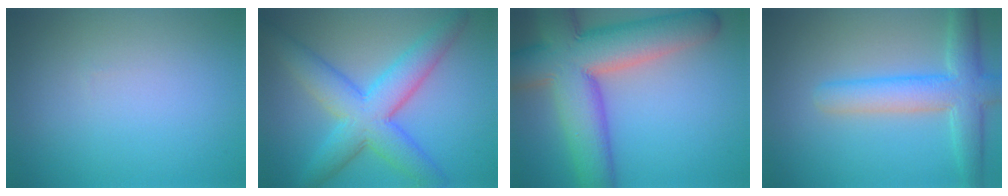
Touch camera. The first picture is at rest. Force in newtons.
{"total": 7.5, "press": 7.5, "slide": 0.2}
{"total": 12.9, "press": 12.8, "slide": 0.8}
{"total": 5.8, "press": 5.8, "slide": 0.2}